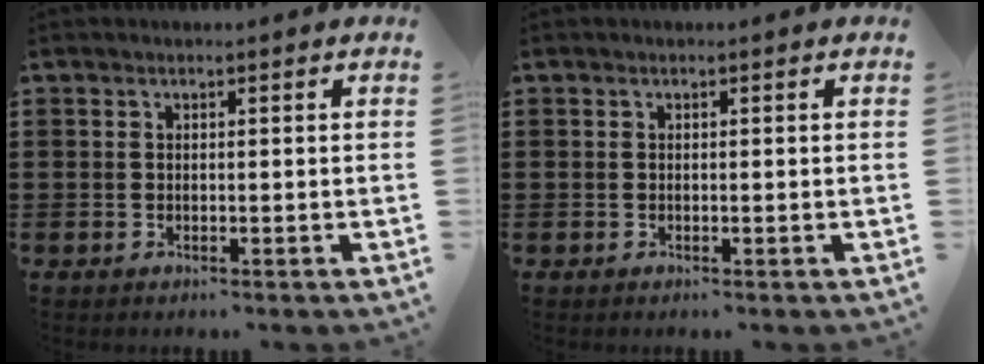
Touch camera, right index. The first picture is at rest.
{"total": 0.0}